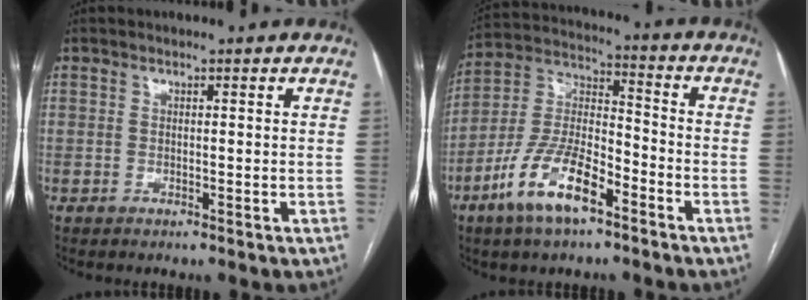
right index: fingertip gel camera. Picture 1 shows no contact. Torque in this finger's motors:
{"motor_torque": [1.11, -1.03, 0.84, 0.21]}